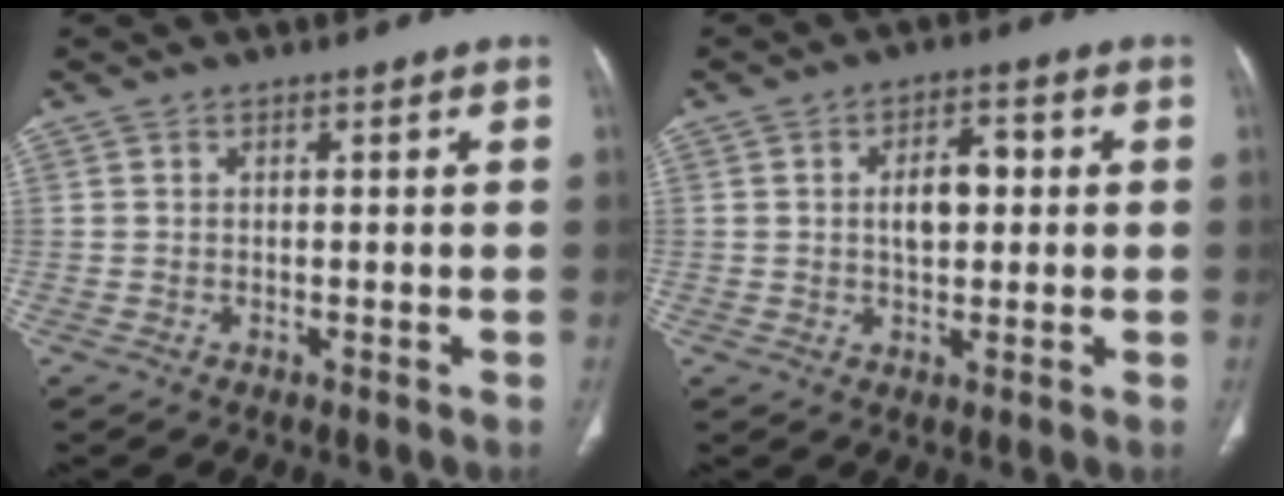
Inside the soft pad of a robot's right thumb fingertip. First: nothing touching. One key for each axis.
{"total": 6.3, "fx": 0.6, "fy": 3.6, "fz": 5.1, "tx": -0.069, "ty": 0.013, "tz": 0.009}